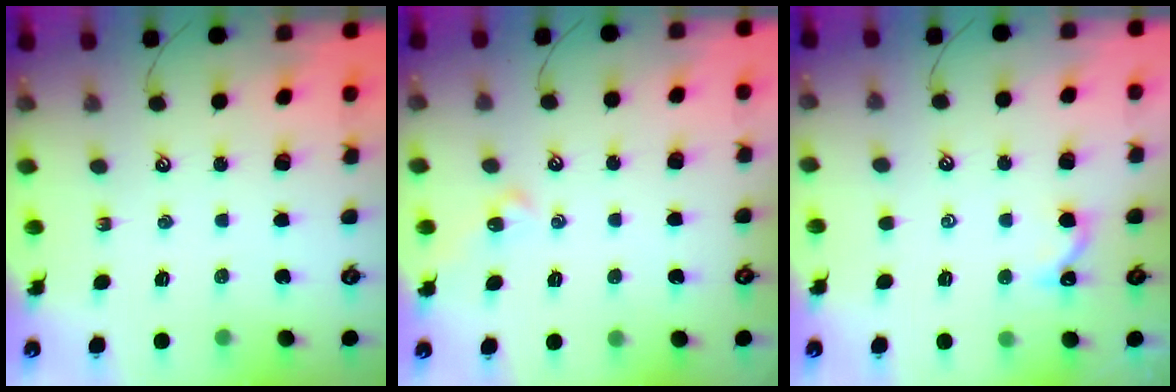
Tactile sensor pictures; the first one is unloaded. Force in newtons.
{"total": 1.8, "press": 1.7, "slide": 0.5}
{"total": 1.7, "press": 1.7, "slide": 0.3}